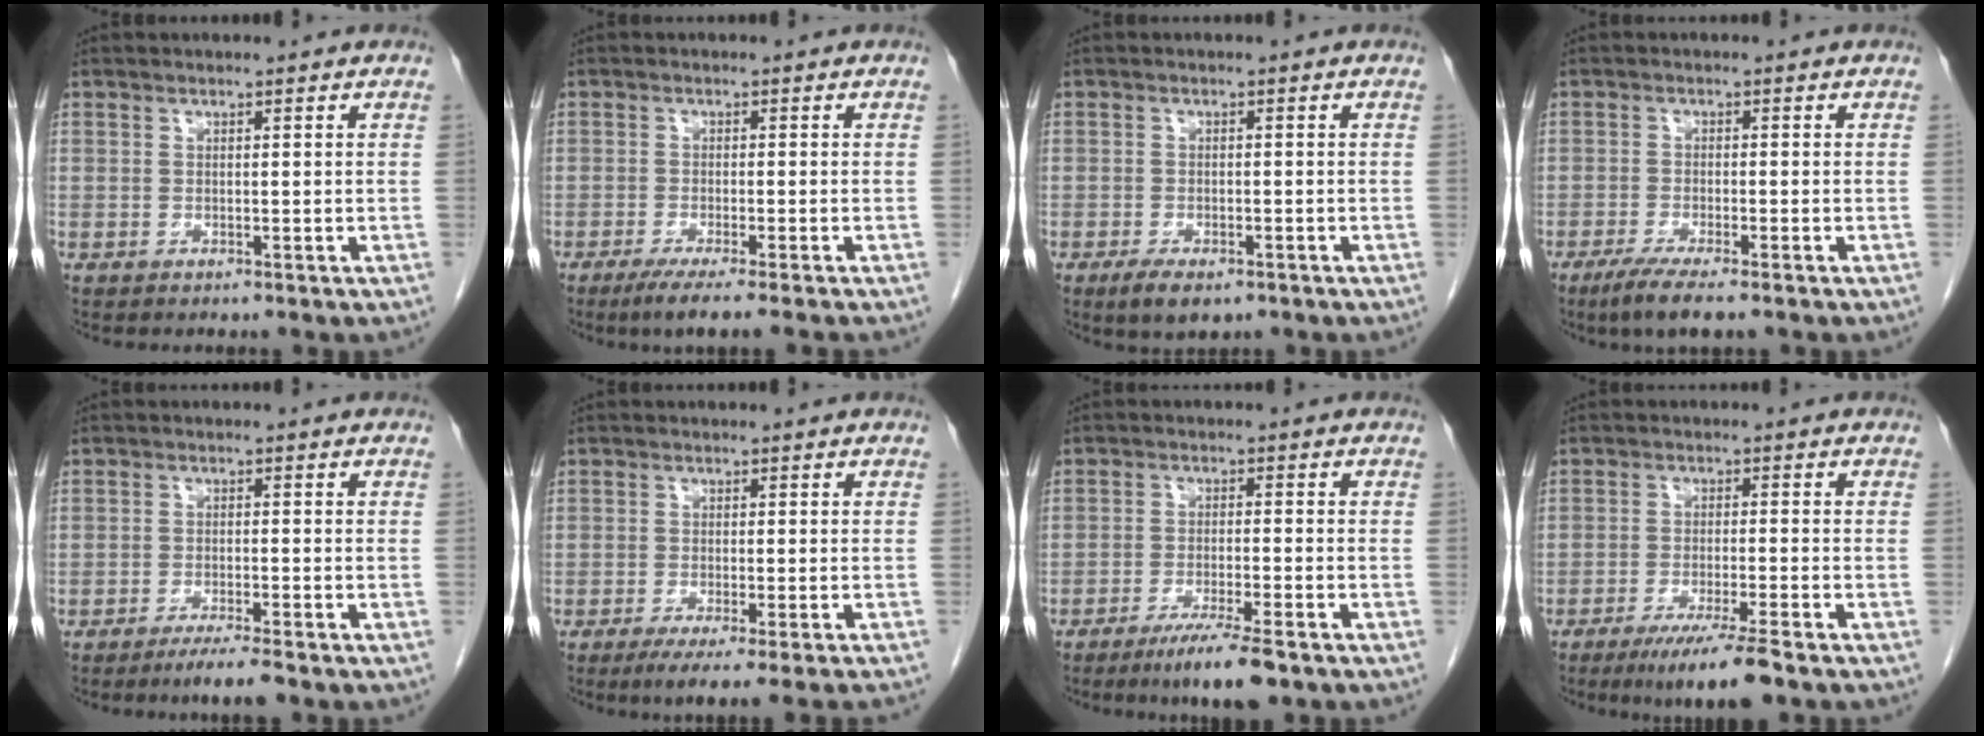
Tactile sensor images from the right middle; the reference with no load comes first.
{"total": 5.8, "force": [-4.4, -0.5, 3.8], "torque": [-0.048, -0.013, -0.069]}
{"total": 4.2, "force": [-2.7, 1.8, 2.8], "torque": [-0.047, -0.005, -0.038]}
{"total": 5.5, "force": [-3.8, 0.4, 3.9], "torque": [-0.067, -0.014, -0.063]}
{"total": 3.6, "force": [-2.8, -0.2, 2.3], "torque": [-0.038, -0.007, -0.049]}
{"total": 7.3, "force": [-5.8, -0.9, 4.3], "torque": [-0.037, -0.018, -0.086]}
{"total": 7.0, "force": [-4.9, 0.1, 5.0], "torque": [-0.081, -0.016, -0.081]}
{"total": 7.4, "force": [-5.2, -0.5, 5.2], "torque": [-0.083, -0.020, -0.089]}